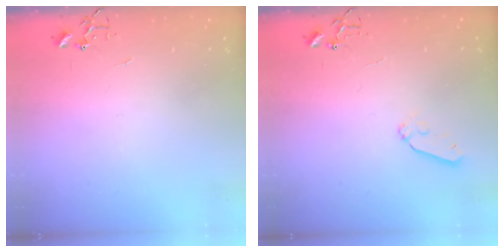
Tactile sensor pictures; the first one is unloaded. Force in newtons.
{"total": 6.5, "press": 6.5, "slide": 0.6}